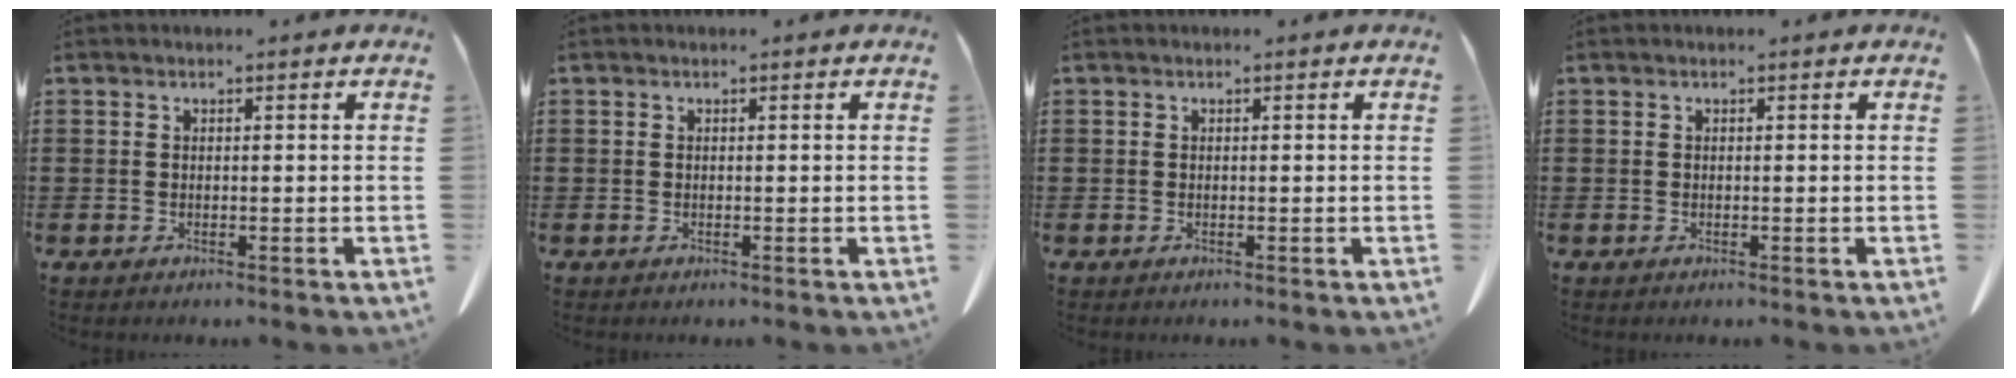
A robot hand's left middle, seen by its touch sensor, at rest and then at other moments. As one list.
[{"total": 0.0}, {"total": 0.0}, {"total": 0.0}]